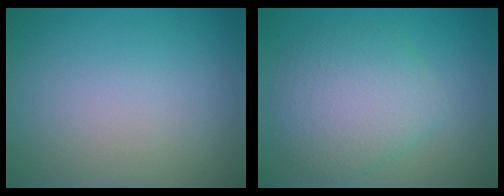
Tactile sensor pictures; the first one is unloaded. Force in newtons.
{"total": 5.2, "press": 5.2, "slide": 0.1}